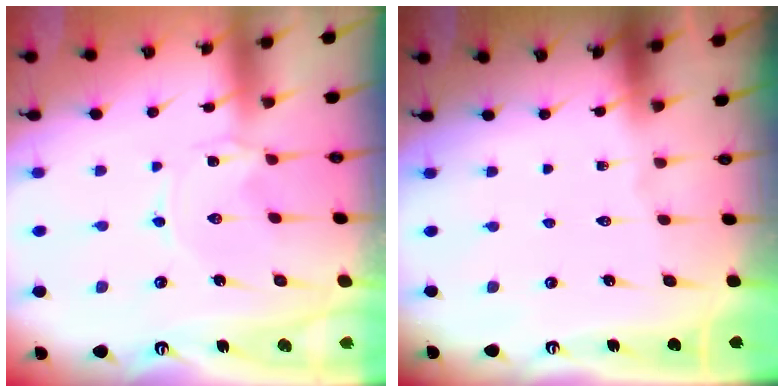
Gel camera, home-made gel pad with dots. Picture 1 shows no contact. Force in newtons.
{"total": 0.0}